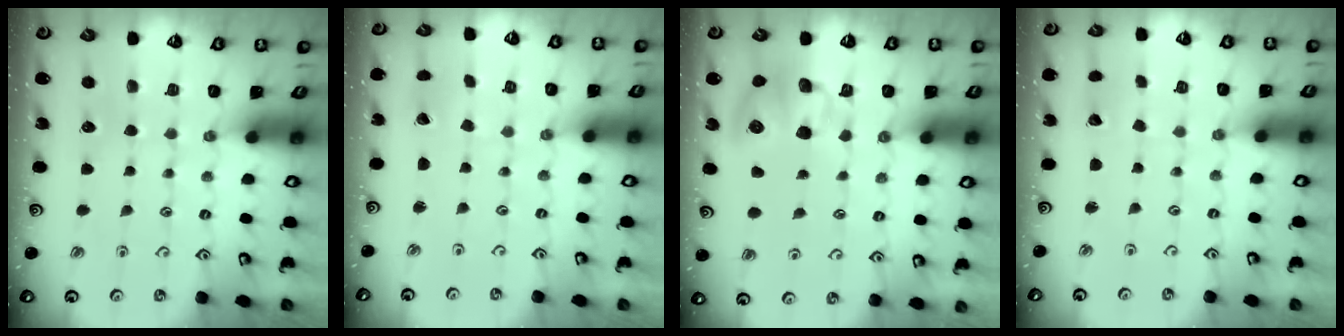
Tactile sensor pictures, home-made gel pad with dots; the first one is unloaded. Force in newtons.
{"total": 0.6, "press": 0.6, "slide": 0.1}
{"total": 9.2, "press": 9.1, "slide": 1.1}
{"total": 2.0, "press": 2.0, "slide": 0.2}